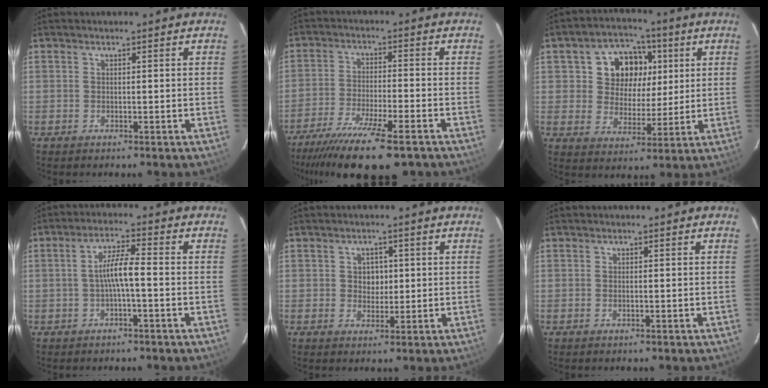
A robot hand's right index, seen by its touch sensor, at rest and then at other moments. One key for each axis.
{"total": 16.4, "fx": -12.5, "fy": 2.9, "fz": 10.2, "tx": -0.207, "ty": -0.042, "tz": -0.210}
{"total": 11.3, "fx": 3.3, "fy": 9.3, "fz": 5.4, "tx": -0.113, "ty": 0.026, "tz": 0.058}
{"total": 4.9, "fx": -1.1, "fy": 0.3, "fz": 4.8, "tx": -0.094, "ty": 0.009, "tz": -0.019}
{"total": 3.2, "fx": 0.4, "fy": 2.8, "fz": 1.5, "tx": -0.021, "ty": 0.007, "tz": 0.006}
{"total": 0.6, "fx": -0.2, "fy": 0.2, "fz": 0.6, "tx": -0.013, "ty": 0.001, "tz": -0.004}